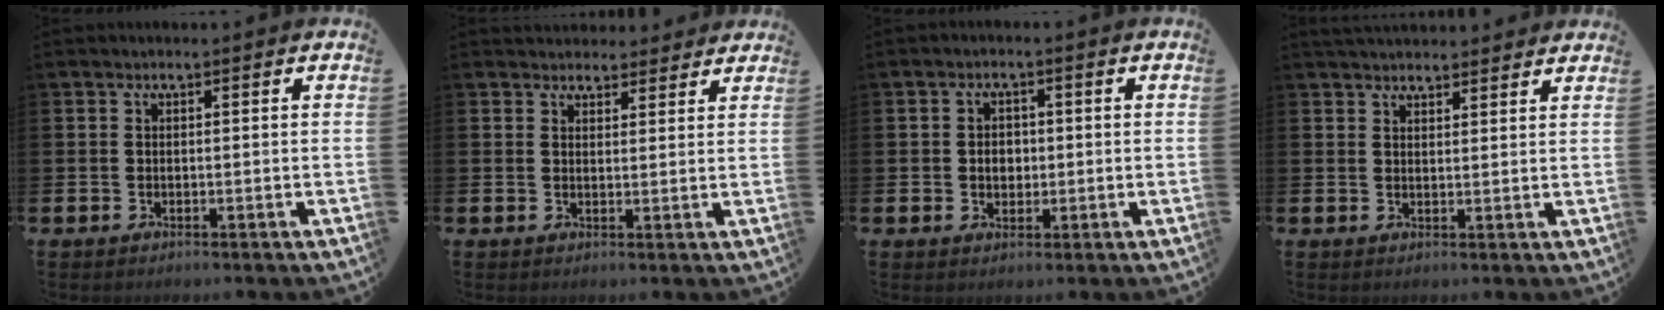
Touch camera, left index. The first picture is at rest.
{"total": 3.2, "force": [3.0, 1.1, -0.3], "torque": [0.010, -0.015, 0.054]}
{"total": 2.6, "force": [-0.1, 2.1, 1.5], "torque": [-0.017, 0.003, -0.008]}
{"total": 3.1, "force": [3.0, 0.5, 0.2], "torque": [-0.005, -0.012, 0.055]}